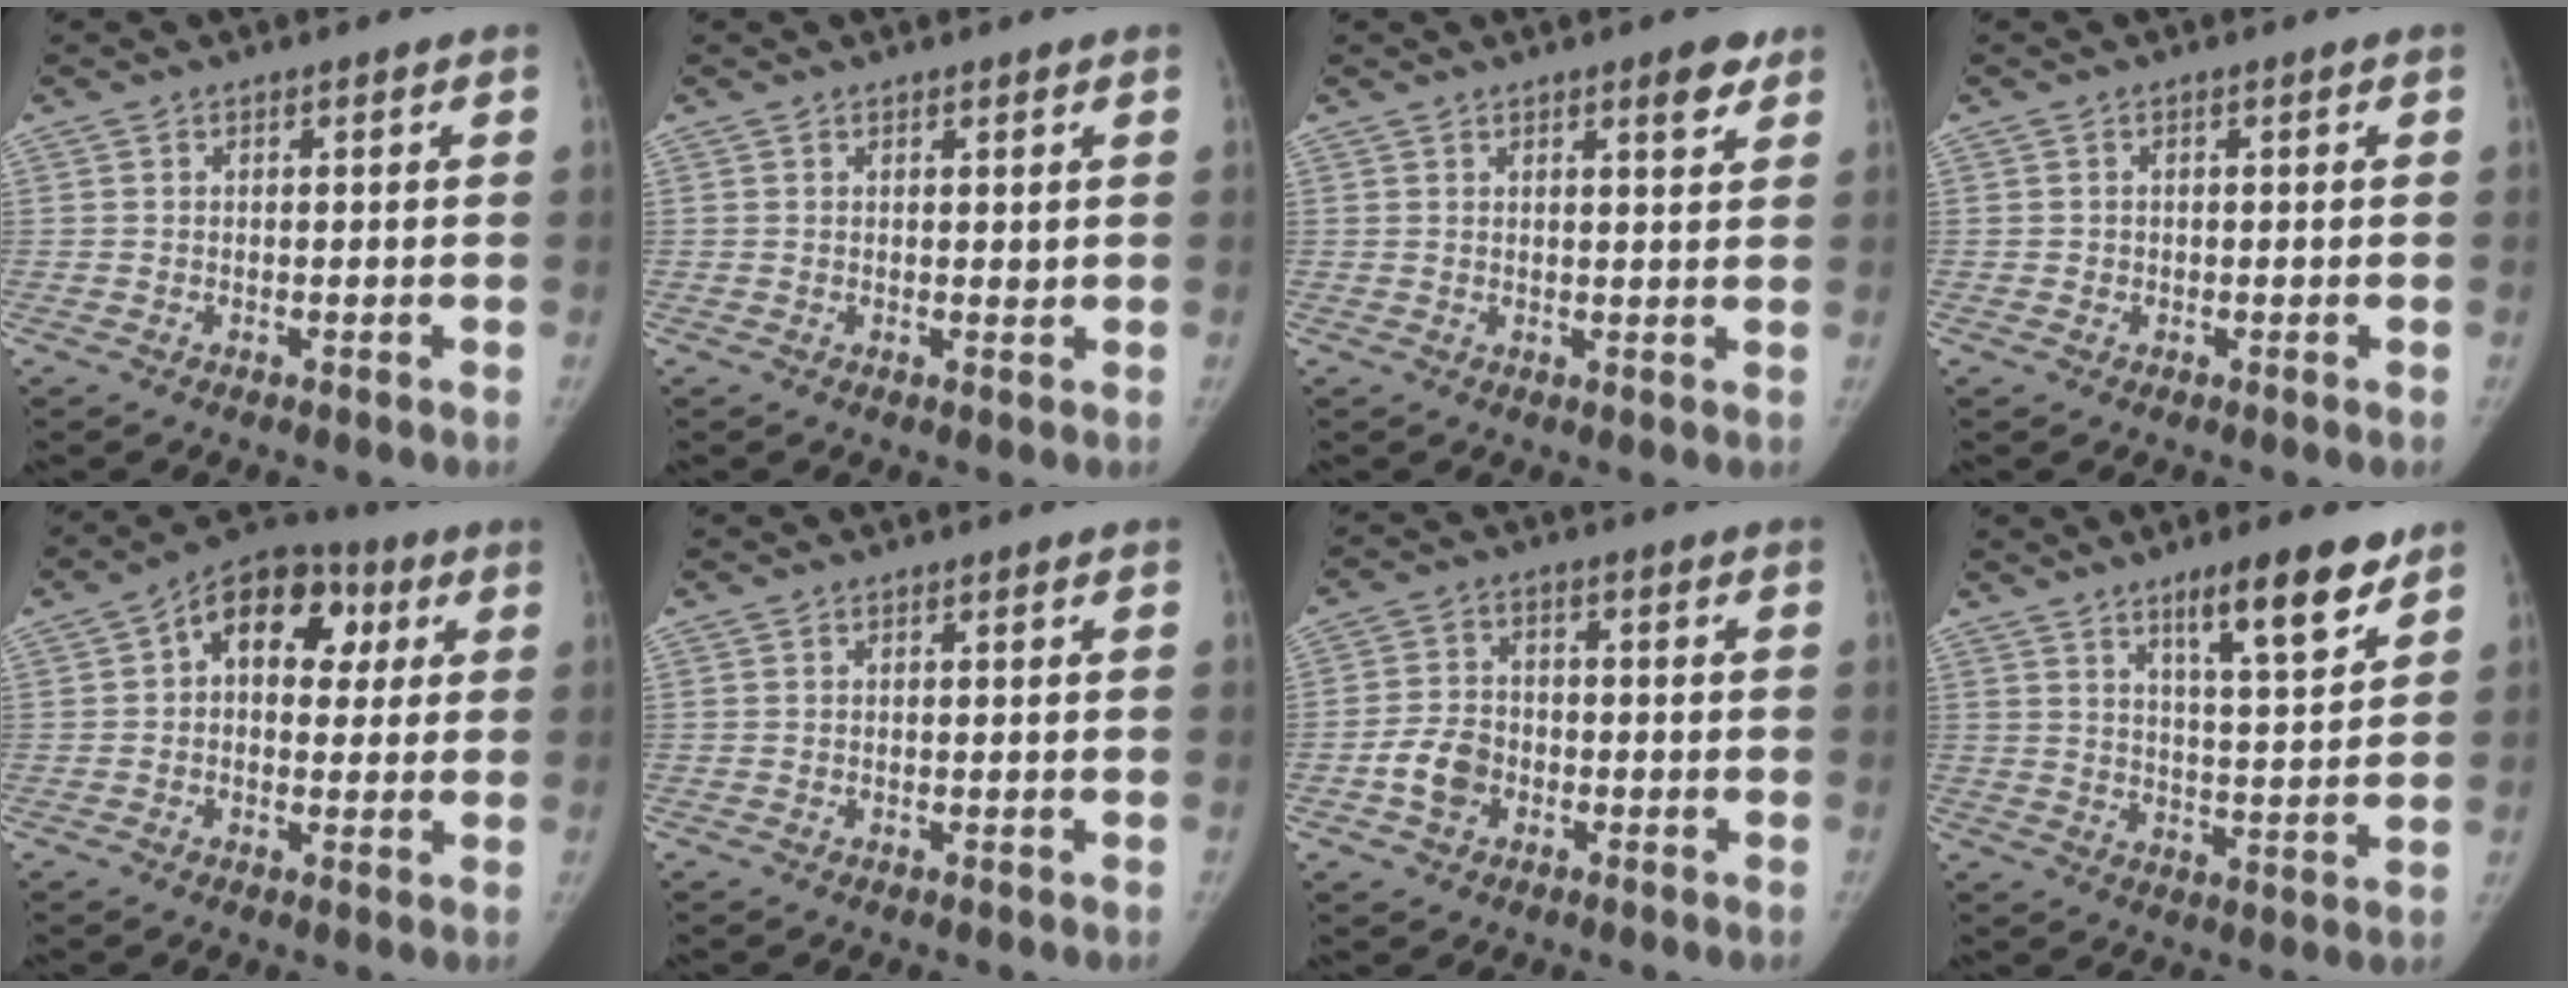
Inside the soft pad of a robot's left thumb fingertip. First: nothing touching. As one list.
[{"total": 0.9, "force": [0.5, 0.4, 0.7], "torque": [-0.006, -0.002, 0.008]}, {"total": 3.7, "force": [2.4, 0.9, 2.6], "torque": [-0.027, -0.014, 0.031]}, {"total": 0.9, "force": [-0.2, 0.9, 0.0], "torque": [0.008, 0.005, -0.004]}, {"total": 12.4, "force": [3.1, 8.5, 8.5], "torque": [-0.082, 0.024, 0.034]}, {"total": 0.0}, {"total": 6.3, "force": [-2.3, 4.9, 3.3], "torque": [-0.047, 0.022, -0.044]}, {"total": 11.3, "force": [7.5, 2.1, 8.2], "torque": [-0.111, -0.045, 0.117]}]